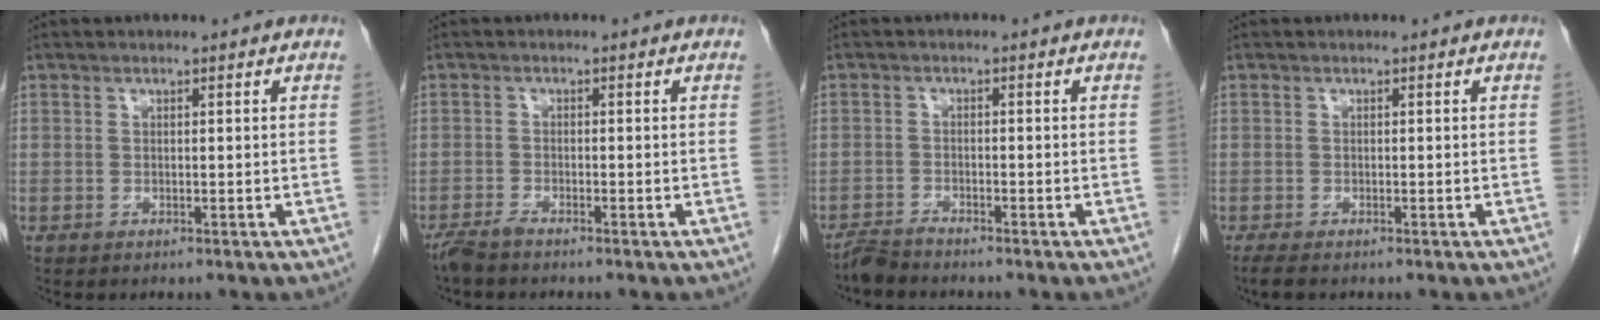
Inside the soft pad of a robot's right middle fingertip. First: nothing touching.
{"total": 2.1, "force": [-1.9, 0.1, 0.9], "torque": [-0.024, -0.005, -0.037]}
{"total": 2.3, "force": [-2.2, -0.2, 0.3], "torque": [-0.009, -0.010, -0.045]}
{"total": 1.8, "force": [-1.4, 0.3, 1.1], "torque": [-0.025, -0.008, -0.023]}